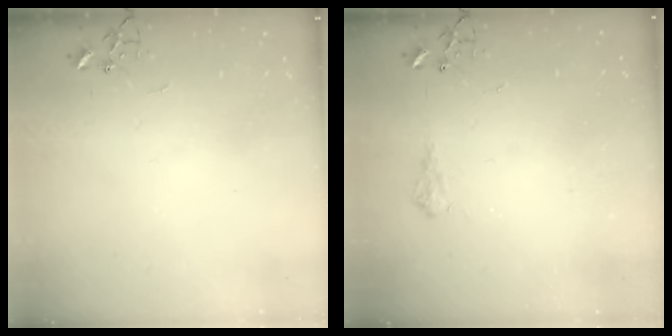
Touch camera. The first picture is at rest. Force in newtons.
{"total": 6.2, "press": 6.2, "slide": 0.9}